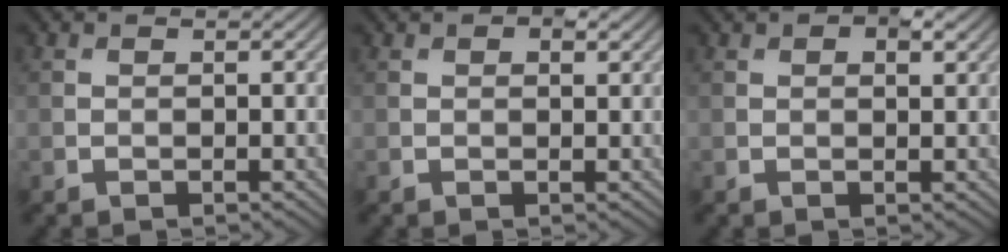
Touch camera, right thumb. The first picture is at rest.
{"total": 2.6, "force": [1.5, 1.2, 1.8], "torque": [-0.028, 0.000, 0.024]}
{"total": 4.1, "force": [2.4, 1.8, 2.9], "torque": [-0.050, 0.004, 0.037]}